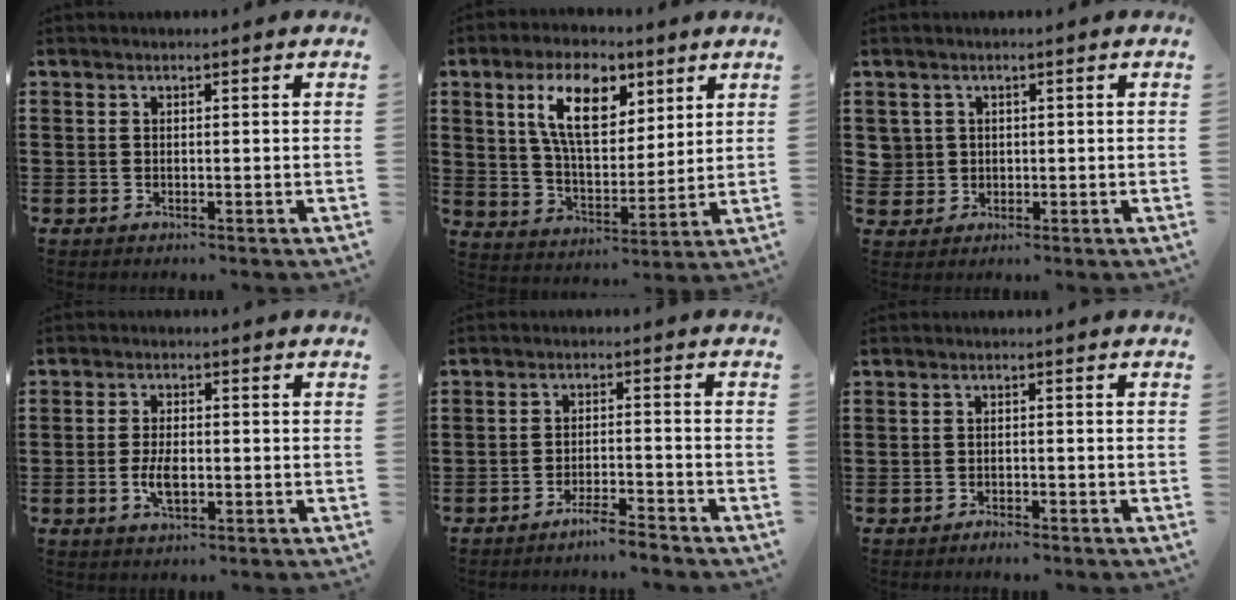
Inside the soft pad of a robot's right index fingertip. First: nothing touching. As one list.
[{"total": 11.0, "force": [5.4, 5.5, 7.9], "torque": [-0.151, 0.004, 0.095]}, {"total": 2.0, "force": [0.3, 2.0, 0.2], "torque": [-0.015, 0.008, 0.004]}, {"total": 4.1, "force": [-1.0, 1.7, 3.6], "torque": [-0.078, -0.003, -0.019]}, {"total": 3.6, "force": [-3.4, -0.1, 1.1], "torque": [-0.021, 0.001, -0.066]}, {"total": 1.3, "force": [-1.3, 0.1, 0.1], "torque": [-0.007, 0.000, -0.026]}]